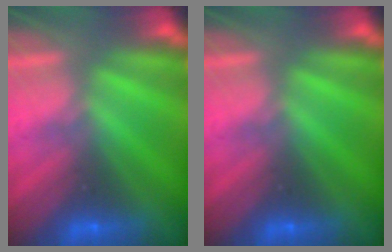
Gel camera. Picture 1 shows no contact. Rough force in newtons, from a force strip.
{"total": 0.0}